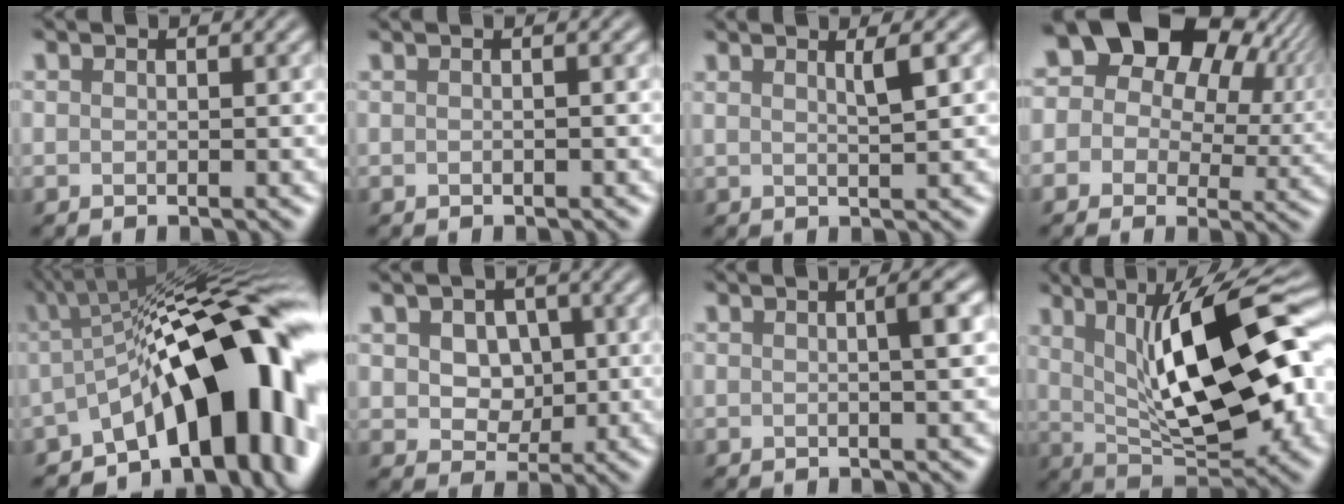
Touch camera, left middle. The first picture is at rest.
{"total": 1.3, "force": [0.4, 0.7, 1.1], "torque": [-0.004, -0.005, -0.011]}
{"total": 2.2, "force": [1.0, 0.6, 1.9], "torque": [-0.024, 0.006, 0.011]}
{"total": 18.4, "force": [7.6, 12.7, 11.0], "torque": [-0.205, 0.045, 0.111]}
{"total": 15.9, "force": [-3.6, 6.6, 14.0], "torque": [-0.154, 0.028, -0.069]}
{"total": 5.6, "force": [1.4, 4.2, 3.5], "torque": [-0.063, 0.014, 0.011]}
{"total": 2.5, "force": [0.3, 0.5, 2.5], "torque": [-0.029, 0.009, 0.000]}
{"total": 13.8, "force": [2.5, 4.7, 12.7], "torque": [-0.184, 0.012, 0.034]}